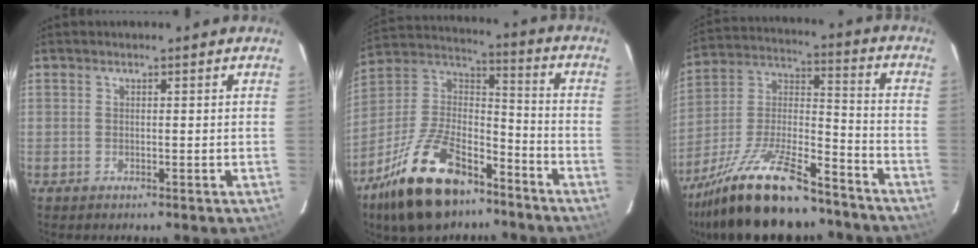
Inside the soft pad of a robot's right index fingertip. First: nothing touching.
{"total": 22.5, "force": [-14.3, 10.9, 13.4], "torque": [-0.275, 0.011, -0.243]}
{"total": 24.7, "force": [-18.5, 7.4, 14.5], "torque": [-0.276, -0.007, -0.299]}